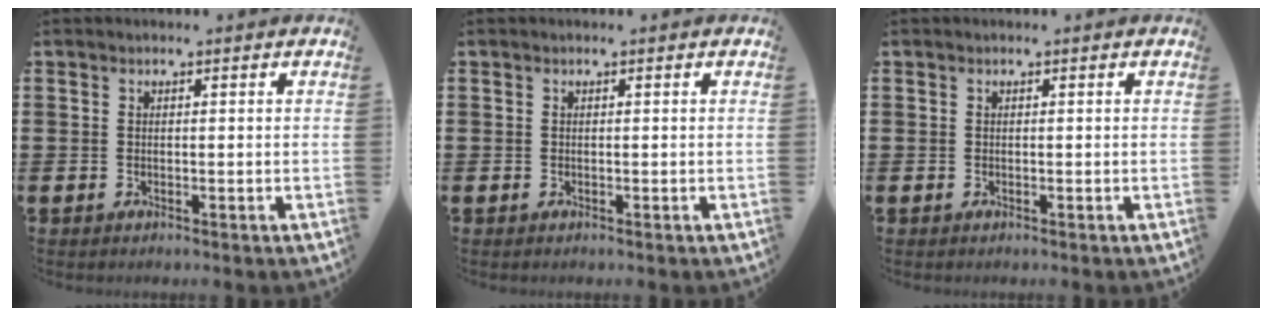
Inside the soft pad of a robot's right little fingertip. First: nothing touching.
{"total": 0.0}
{"total": 0.0}